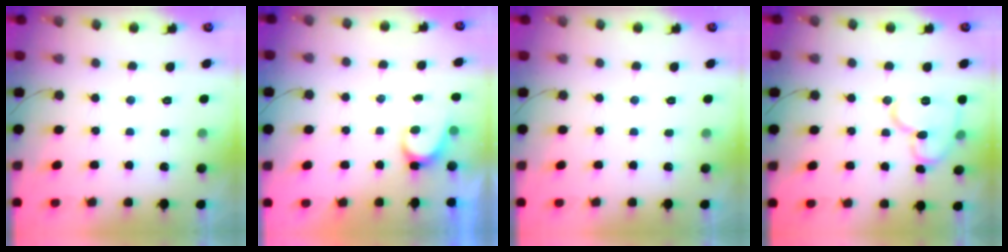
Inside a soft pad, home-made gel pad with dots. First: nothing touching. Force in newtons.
{"total": 5.1, "press": 5.1, "slide": 0.2}
{"total": 0.0}
{"total": 12.0, "press": 11.9, "slide": 0.9}